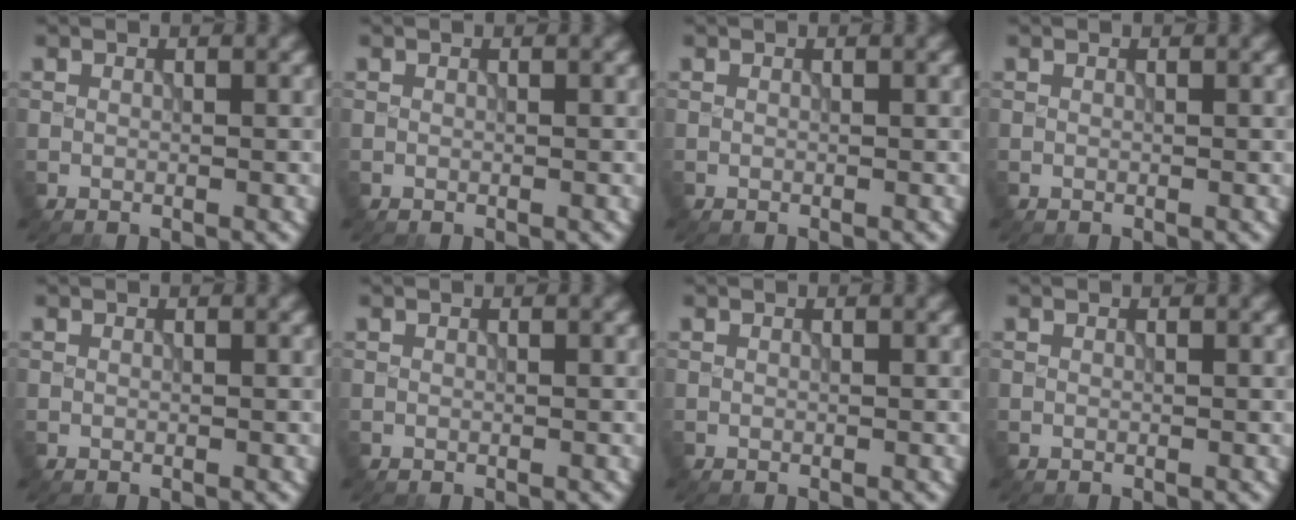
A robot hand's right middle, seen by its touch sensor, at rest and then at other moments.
{"total": 0.0}
{"total": 0.0}
{"total": 0.0}
{"total": 0.0}
{"total": 0.0}
{"total": 0.0}
{"total": 0.0}